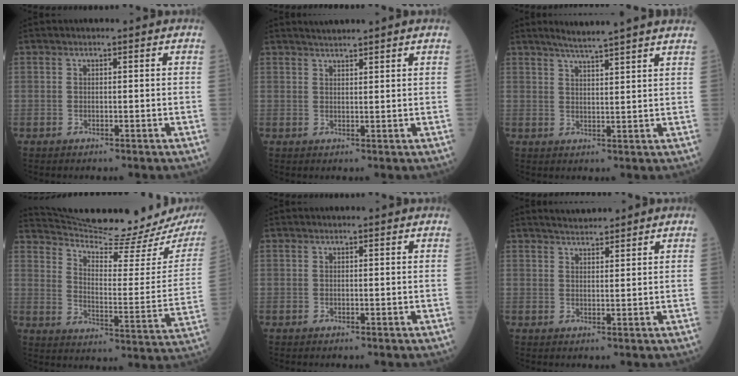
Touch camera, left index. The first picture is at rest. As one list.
[{"total": 2.1, "force": [2.0, -0.5, 0.5], "torque": [-0.008, 0.007, 0.038]}, {"total": 7.7, "force": [6.7, -0.9, 3.6], "torque": [-0.058, 0.014, 0.089]}, {"total": 20.9, "force": [19.8, 0.1, 6.8], "torque": [-0.107, -0.085, 0.268]}, {"total": 0.0}, {"total": 2.9, "force": [2.8, 0.2, 0.7], "torque": [-0.016, 0.010, 0.049]}]